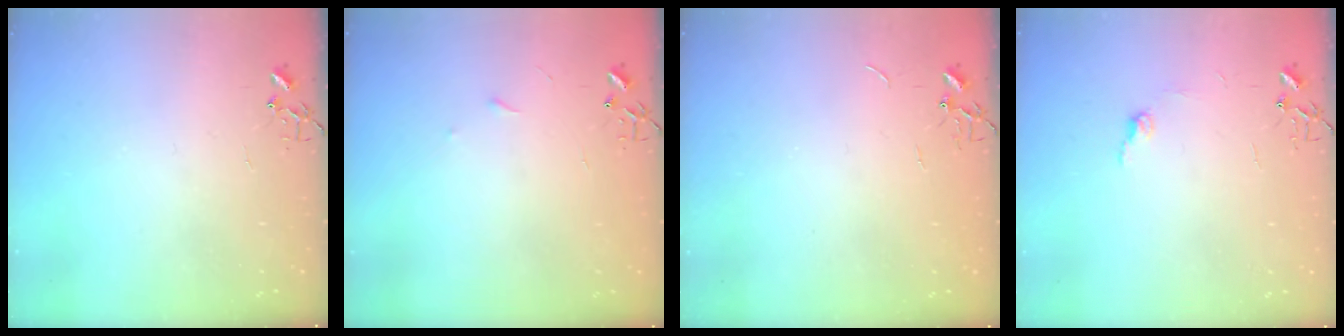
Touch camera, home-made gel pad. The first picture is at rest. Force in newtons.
{"total": 3.3, "press": 3.3, "slide": 0.5}
{"total": 0.6, "press": 0.6, "slide": 0.1}
{"total": 6.6, "press": 6.6, "slide": 0.7}